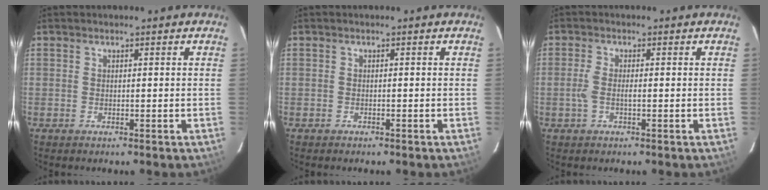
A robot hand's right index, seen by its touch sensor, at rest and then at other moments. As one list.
[{"total": 0.8, "force": [-0.7, 0.4, 0.1], "torque": [-0.005, 0.002, -0.009]}, {"total": 2.9, "force": [-0.6, 0.7, 2.8], "torque": [-0.062, 0.001, -0.013]}]